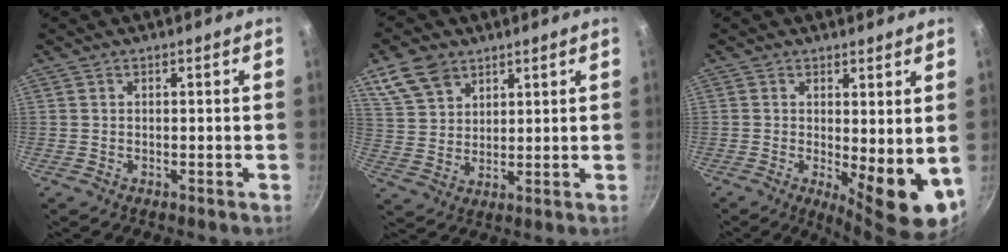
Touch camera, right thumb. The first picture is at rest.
{"total": 8.5, "force": [5.3, 5.6, 3.6], "torque": [-0.055, -0.008, 0.112]}
{"total": 9.7, "force": [-0.1, 3.4, 9.1], "torque": [-0.110, -0.016, 0.008]}